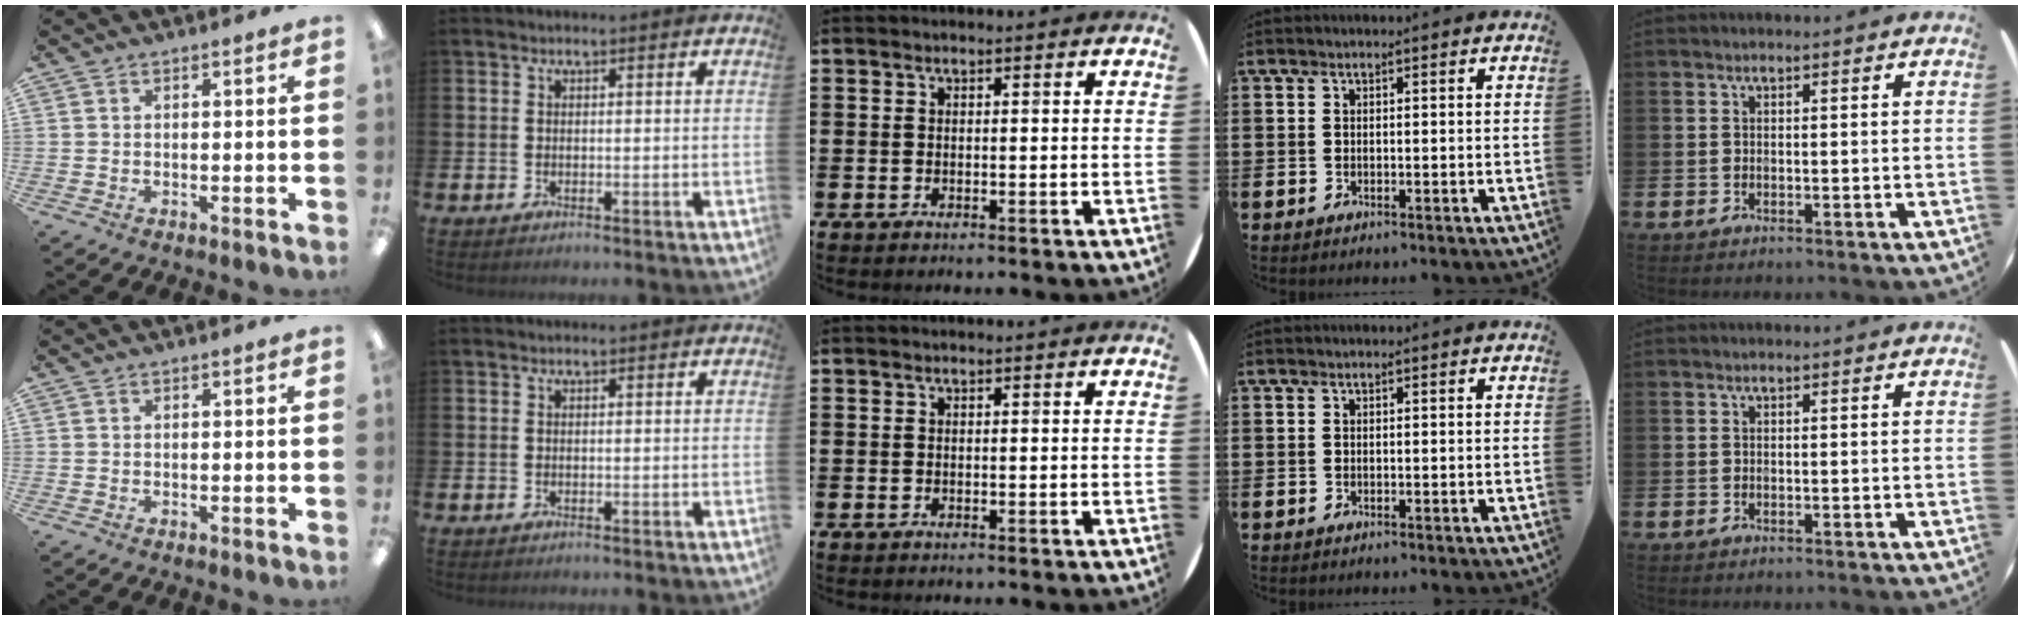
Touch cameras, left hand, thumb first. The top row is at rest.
{}